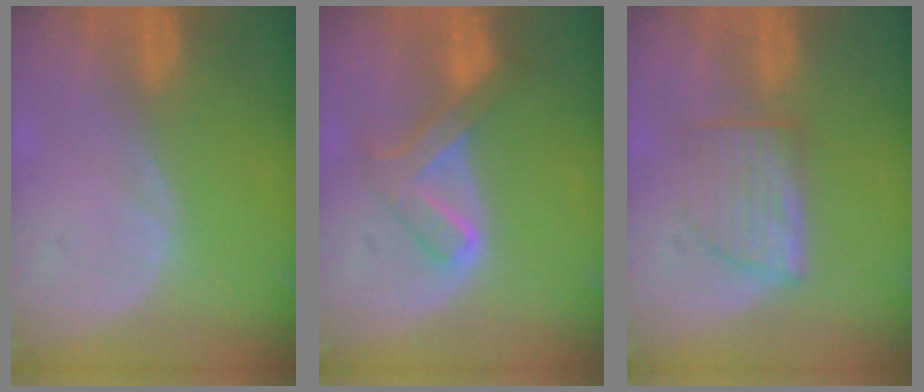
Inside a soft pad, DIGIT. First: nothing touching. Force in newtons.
{"total": 6.4, "press": 6.0, "slide": 2.1}
{"total": 5.5, "press": 5.5, "slide": 0.4}